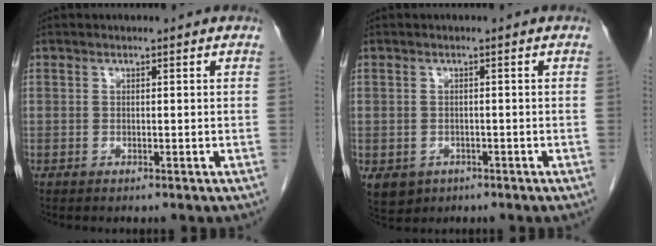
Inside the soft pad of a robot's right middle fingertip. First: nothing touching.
{"total": 5.7, "force": [-2.7, 4.7, 1.8], "torque": [-0.041, -0.003, -0.033]}